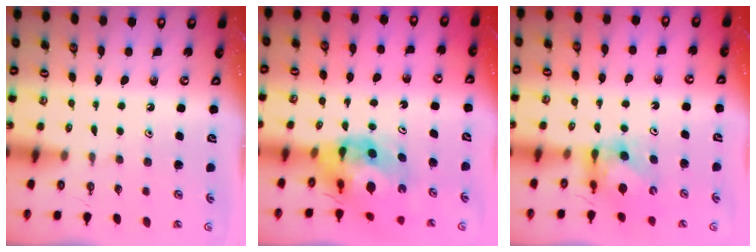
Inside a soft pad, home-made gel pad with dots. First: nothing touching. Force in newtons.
{"total": 10.9, "press": 10.8, "slide": 1.2}
{"total": 6.0, "press": 5.9, "slide": 0.6}